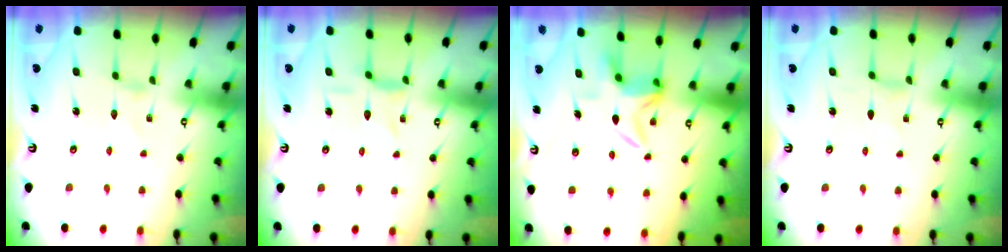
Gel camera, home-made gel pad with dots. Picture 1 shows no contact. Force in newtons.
{"total": 3.6, "press": 3.6, "slide": 0.2}
{"total": 6.0, "press": 5.9, "slide": 1.5}
{"total": 0.6, "press": 0.6, "slide": 0.1}